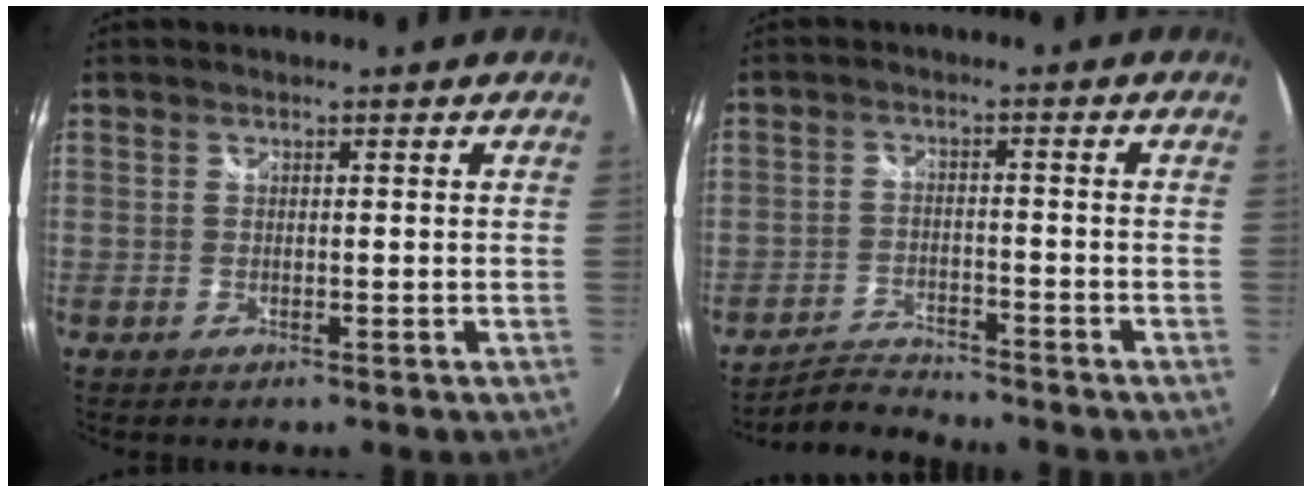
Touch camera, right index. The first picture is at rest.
{"total": 5.1, "force": [-5.0, 0.7, 0.3], "torque": [-0.026, 0.007, -0.094]}